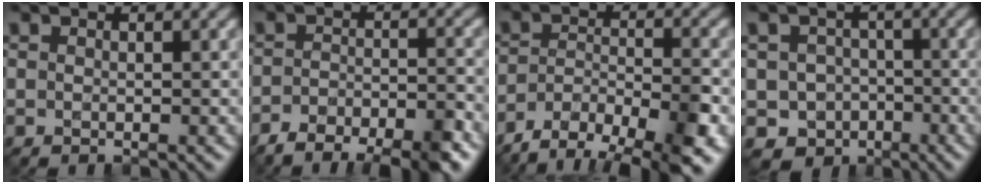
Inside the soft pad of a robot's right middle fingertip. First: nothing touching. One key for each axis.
{"total": 8.7, "fx": -6.5, "fy": 3.1, "fz": 5.0, "tx": -0.075, "ty": -0.025, "tz": -0.095}
{"total": 8.9, "fx": -6.5, "fy": 3.1, "fz": 5.3, "tx": -0.083, "ty": -0.003, "tz": -0.114}
{"total": 4.1, "fx": -1.9, "fy": 3.5, "fz": 0.9, "tx": -0.009, "ty": -0.001, "tz": -0.036}